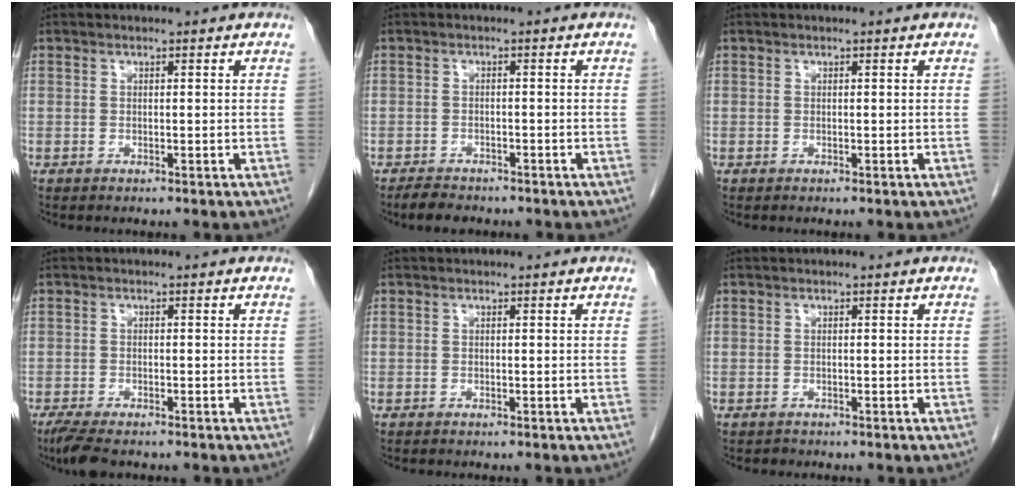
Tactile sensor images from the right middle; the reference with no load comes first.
{"total": 3.4, "force": [-2.9, 1.3, 1.0], "torque": [-0.025, -0.003, -0.045]}
{"total": 0.0}
{"total": 5.1, "force": [-3.9, 1.3, 2.9], "torque": [-0.055, -0.014, -0.063]}
{"total": 0.0}
{"total": 0.5, "force": [-0.4, 0.3, -0.1], "torque": [-0.007, 0.000, -0.008]}